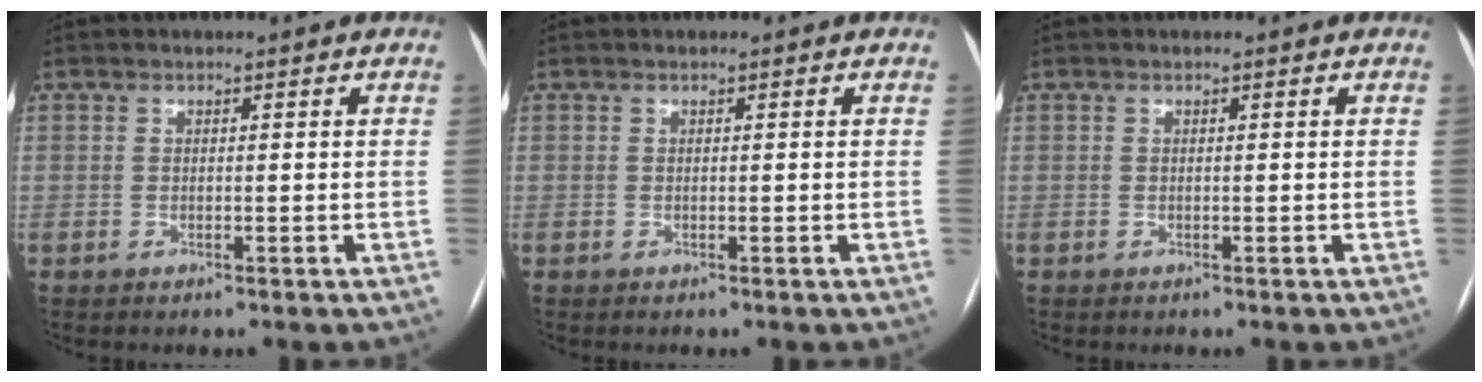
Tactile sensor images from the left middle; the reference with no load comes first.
{"total": 0.0}
{"total": 0.0}